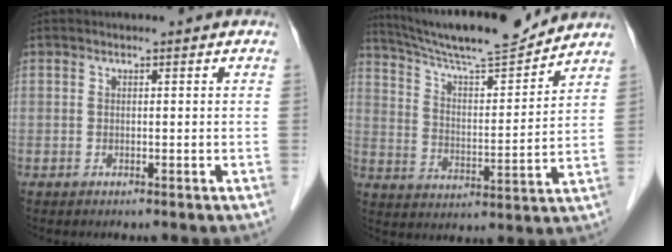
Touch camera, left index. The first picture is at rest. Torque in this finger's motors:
{"motor_torque": [0.56, -0.55, 0.36, 0.08]}